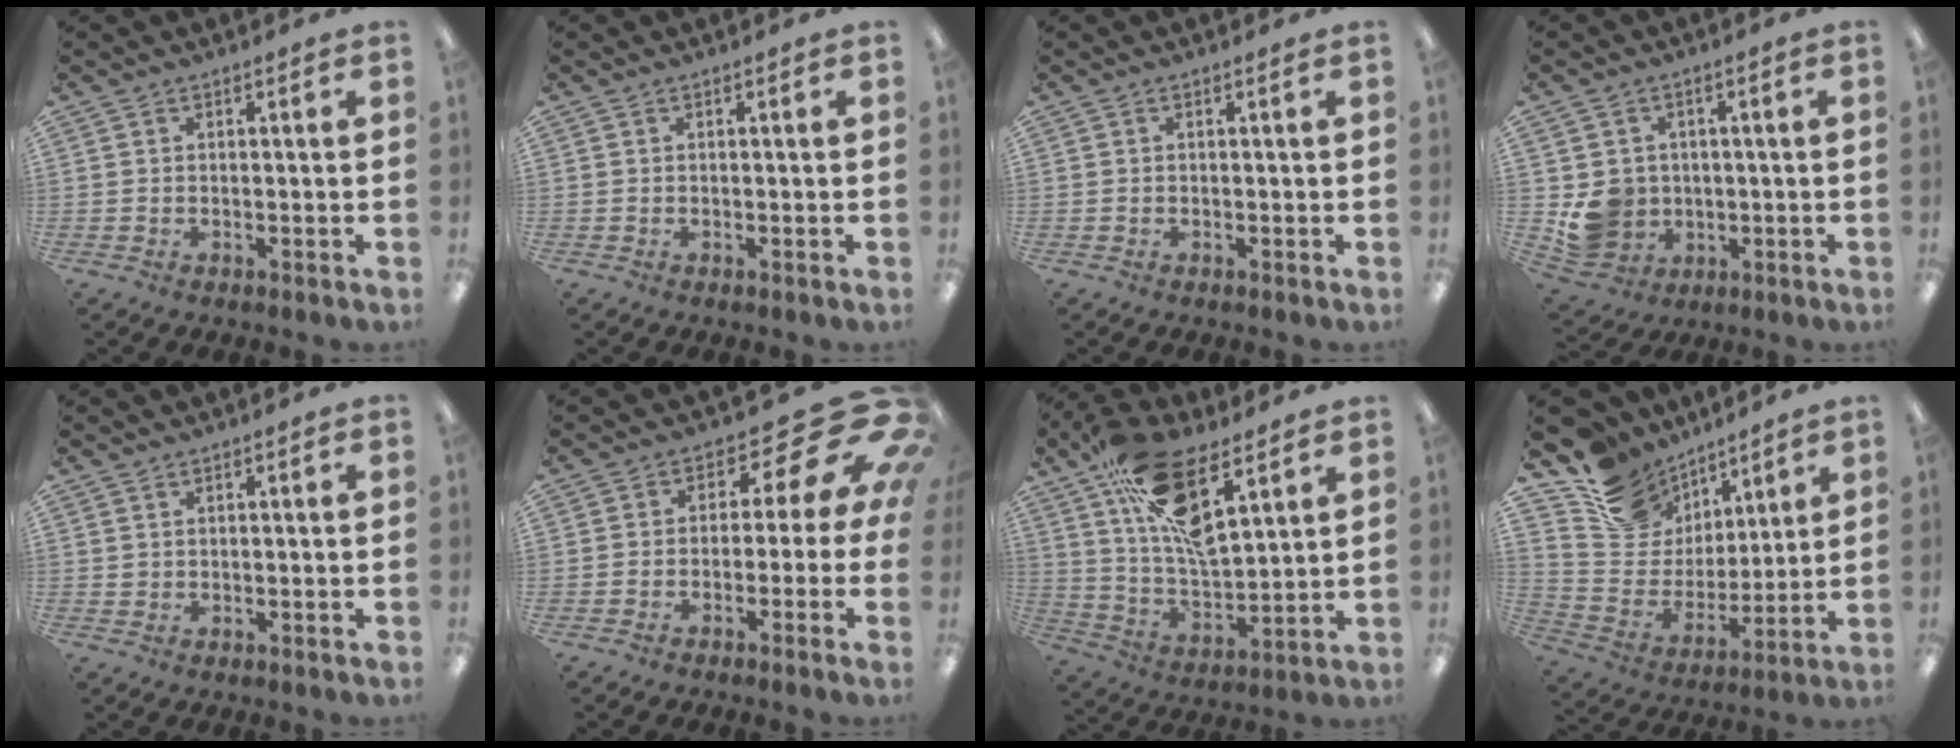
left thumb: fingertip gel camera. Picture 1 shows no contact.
{"total": 0.0}
{"total": 0.0}
{"total": 8.3, "force": [0.0, 8.0, 2.0], "torque": [-0.052, -0.002, 0.010]}
{"total": 1.2, "force": [0.7, 1.0, 0.0], "torque": [-0.002, 0.002, 0.013]}
{"total": 13.4, "force": [5.2, 6.1, 10.7], "torque": [-0.156, -0.029, 0.078]}
{"total": 18.7, "force": [11.1, 7.5, 13.0], "torque": [-0.235, -0.051, 0.196]}
{"total": 15.3, "force": [10.8, 10.4, 3.1], "torque": [-0.077, -0.077, 0.209]}